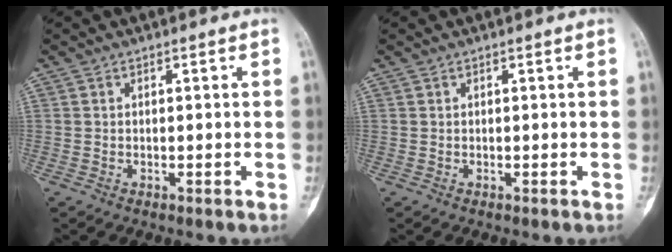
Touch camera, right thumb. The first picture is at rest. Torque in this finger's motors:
{"motor_torque": [0.00, 0.00, 0.01, 0.01, 0.00]}